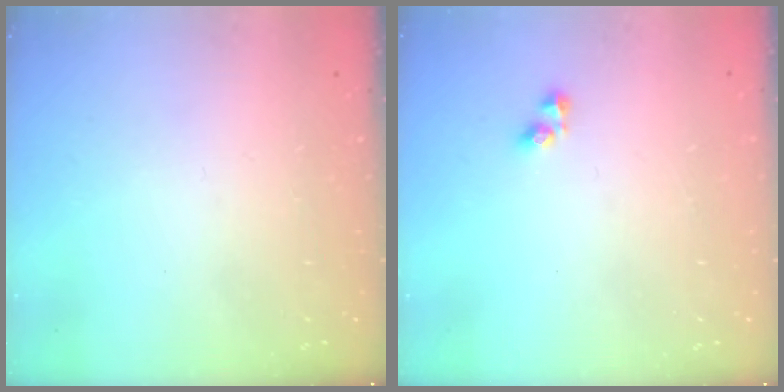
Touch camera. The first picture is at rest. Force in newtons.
{"total": 2.7, "press": 2.7, "slide": 0.4}